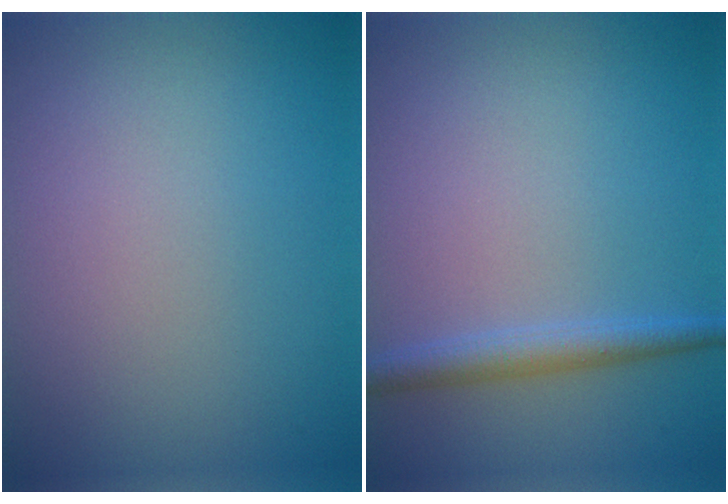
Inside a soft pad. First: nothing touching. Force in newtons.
{"total": 2.3, "press": 2.3, "slide": 0.1}